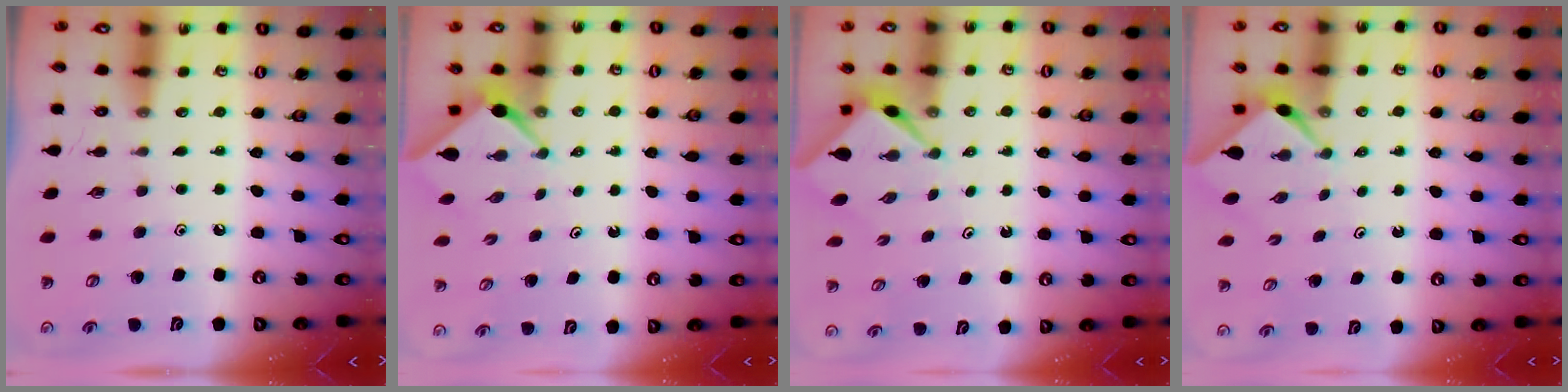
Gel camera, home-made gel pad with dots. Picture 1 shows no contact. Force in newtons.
{"total": 2.3, "press": 2.3, "slide": 0.3}
{"total": 2.6, "press": 2.5, "slide": 0.2}
{"total": 2.4, "press": 2.3, "slide": 0.3}